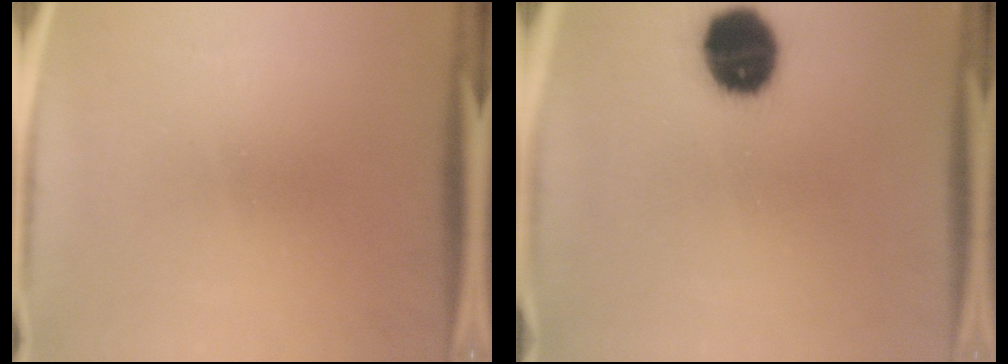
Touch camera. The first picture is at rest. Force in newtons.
{"total": 14.8}